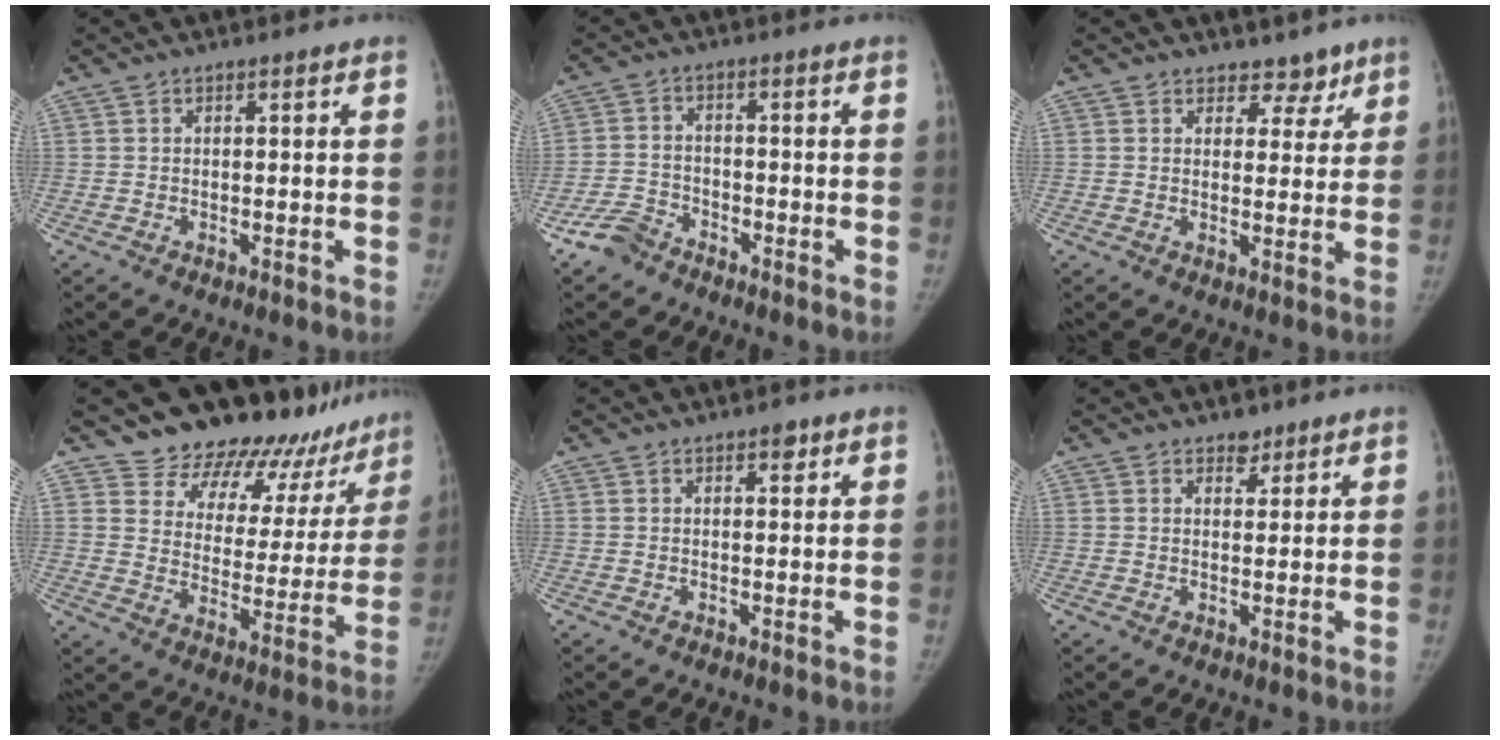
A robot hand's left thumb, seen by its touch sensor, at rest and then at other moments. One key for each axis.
{"total": 4.8, "fx": -3.8, "fy": 2.6, "fz": 1.1, "tx": -0.019, "ty": 0.016, "tz": -0.080}
{"total": 8.5, "fx": 6.1, "fy": 5.8, "fz": 1.2, "tx": 0.031, "ty": -0.030, "tz": 0.068}
{"total": 20.8, "fx": 18.5, "fy": 8.9, "fz": 3.5, "tx": 0.019, "ty": -0.139, "tz": 0.234}
{"total": 1.9, "fx": 1.2, "fy": 0.9, "fz": 1.2, "tx": -0.007, "ty": -0.004, "tz": 0.015}
{"total": 2.3, "fx": 1.8, "fy": 1.4, "fz": 0.6, "tx": 0.008, "ty": -0.011, "tz": 0.023}